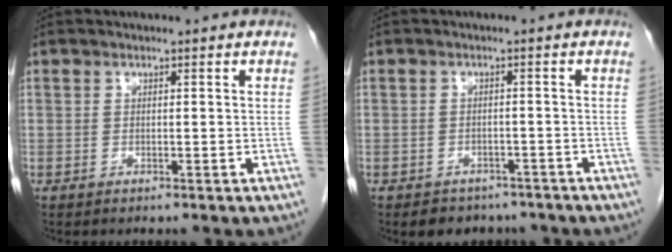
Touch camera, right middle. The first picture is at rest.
{"total": 5.2, "force": [-4.2, 2.9, 0.9], "torque": [-0.010, 0.010, -0.049]}